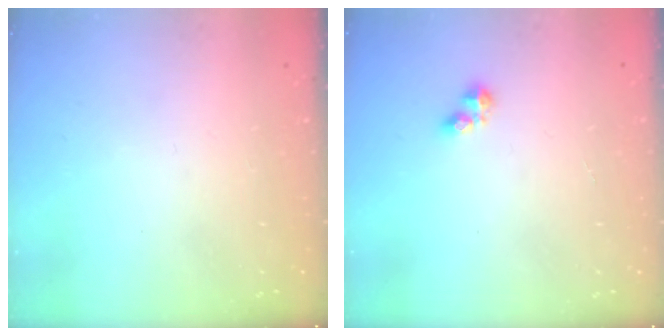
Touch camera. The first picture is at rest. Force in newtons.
{"total": 2.7, "press": 2.6, "slide": 0.3}